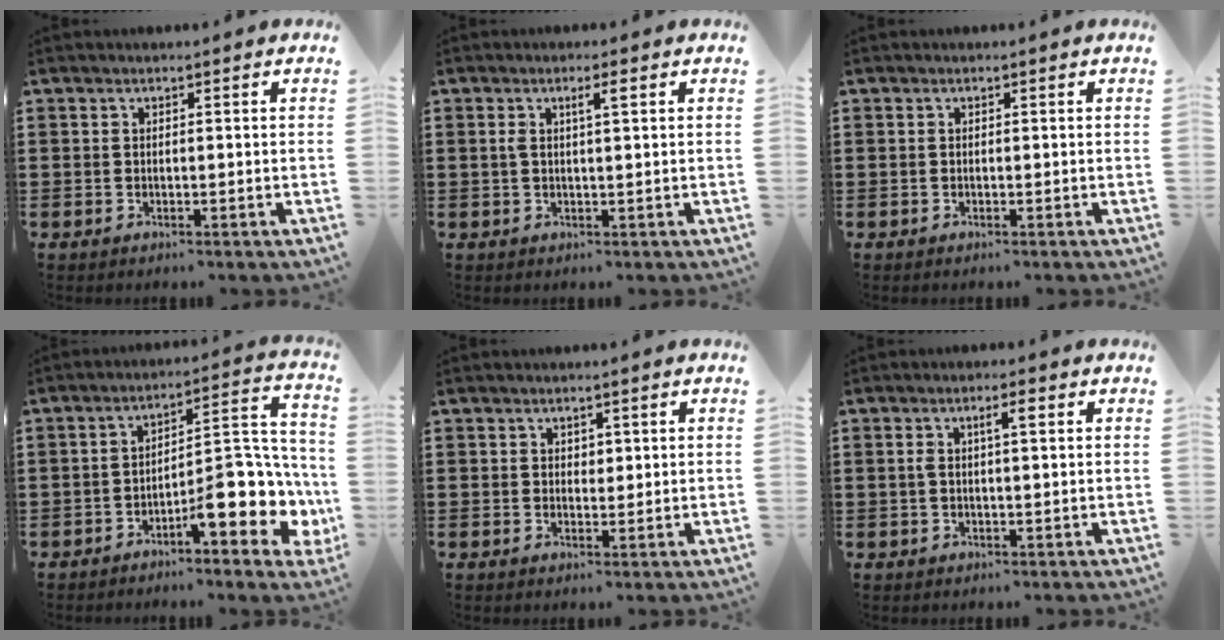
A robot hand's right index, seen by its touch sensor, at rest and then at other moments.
{"total": 2.3, "force": [0.8, 0.4, 2.2], "torque": [-0.044, 0.005, 0.010]}
{"total": 0.0}
{"total": 10.8, "force": [-4.8, 3.6, 9.0], "torque": [-0.102, -0.011, -0.090]}
{"total": 1.2, "force": [0.6, 1.0, 0.4], "torque": [-0.002, 0.002, 0.010]}
{"total": 2.5, "force": [0.6, 0.5, 2.4], "torque": [-0.040, 0.003, 0.005]}